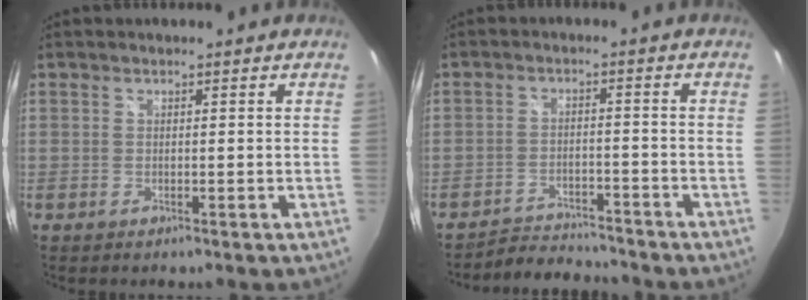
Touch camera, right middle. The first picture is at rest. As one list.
[{"total": 6.8, "force": [-6.7, 1.2, 0.4], "torque": [-0.030, 0.004, -0.109]}]